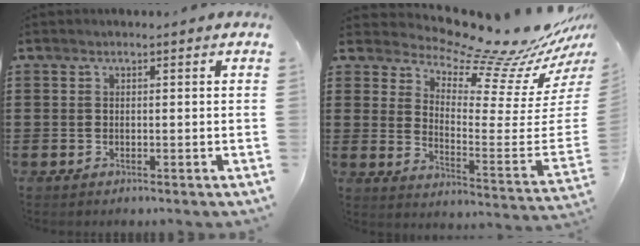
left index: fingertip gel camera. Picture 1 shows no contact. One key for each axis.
{"total": 11.1, "fx": 10.4, "fy": 0.7, "fz": 3.8, "tx": -0.076, "ty": -0.109, "tz": 0.167}